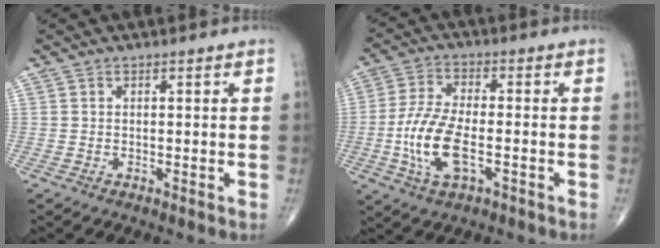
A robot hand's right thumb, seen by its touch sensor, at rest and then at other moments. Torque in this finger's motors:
{"motor_torque": [3.02, 1.99, 1.29, -0.20, 0.39]}